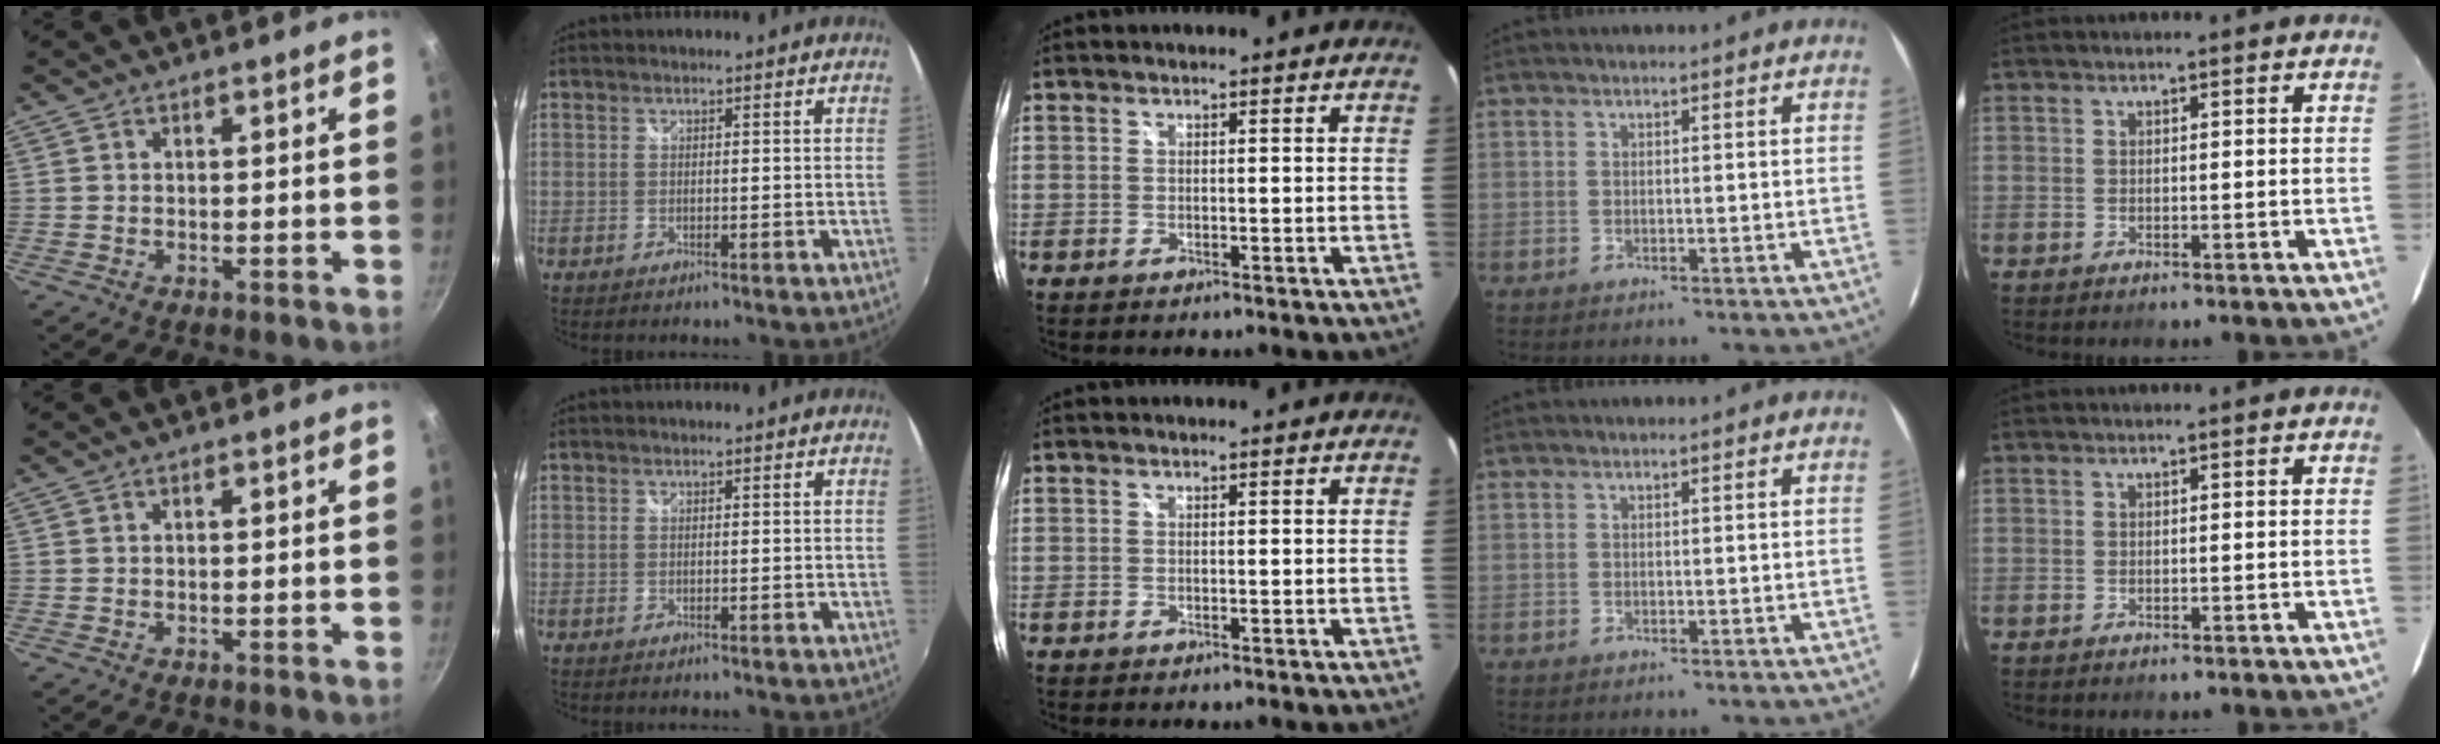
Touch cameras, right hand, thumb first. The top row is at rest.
{}